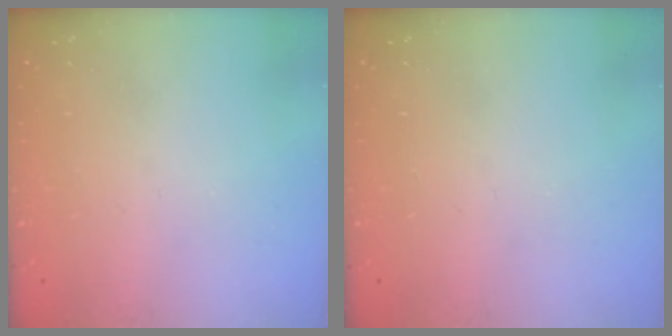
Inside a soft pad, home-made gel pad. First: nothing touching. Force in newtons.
{"total": 0.0}